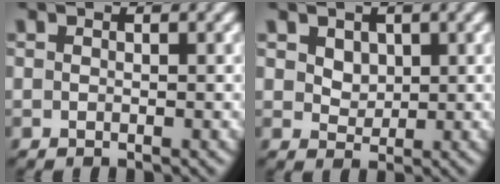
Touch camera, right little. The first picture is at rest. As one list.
[{"total": 2.3, "force": [1.4, 1.4, 1.2], "torque": [-0.021, -0.013, 0.039]}]